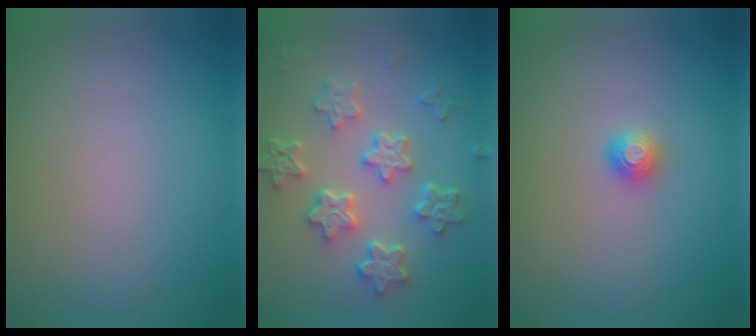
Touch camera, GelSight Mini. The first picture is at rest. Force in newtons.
{"total": 5.9, "press": 4.8, "slide": 3.4}
{"total": 1.1, "press": 1.1, "slide": 0.1}